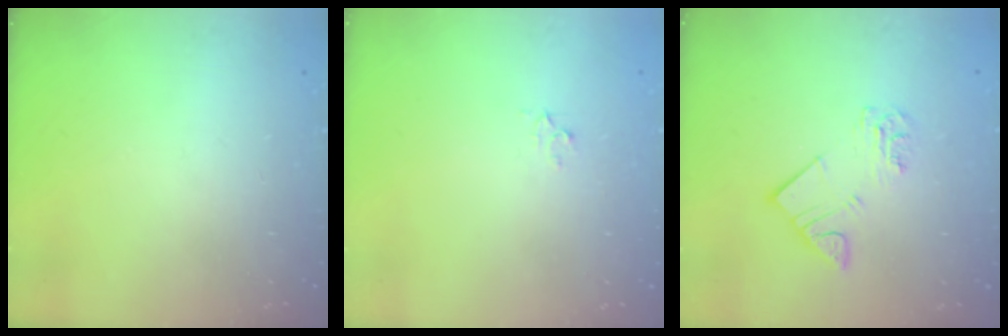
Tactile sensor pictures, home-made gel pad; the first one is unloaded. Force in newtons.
{"total": 2.3, "press": 2.3, "slide": 0.2}
{"total": 5.9, "press": 5.9, "slide": 0.4}